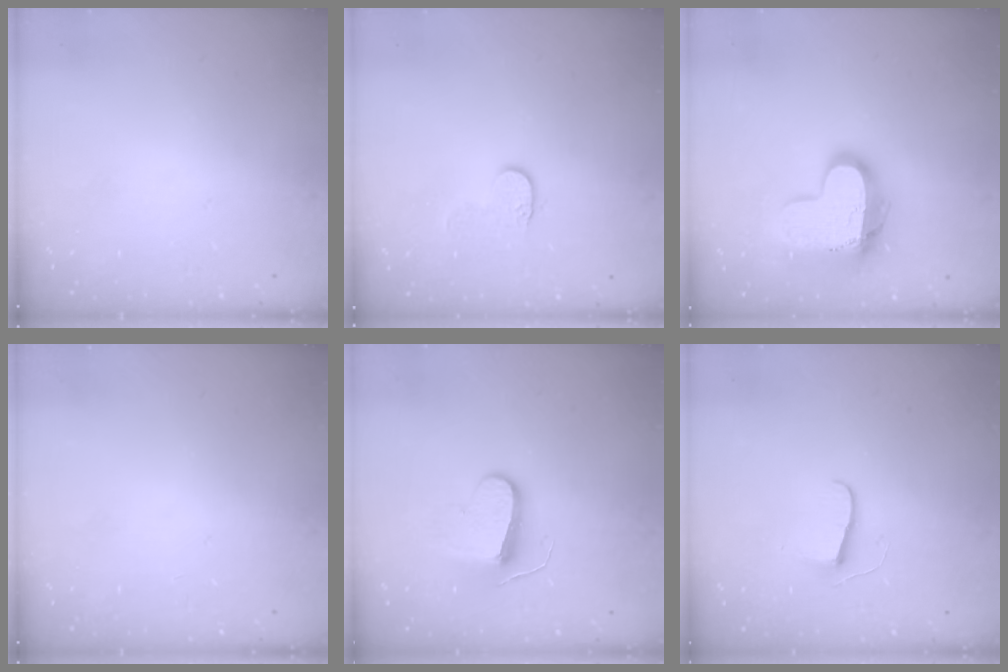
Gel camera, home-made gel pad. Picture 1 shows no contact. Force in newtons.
{"total": 4.6, "press": 4.6, "slide": 0.3}
{"total": 15.1, "press": 15.0, "slide": 1.2}
{"total": 0.0}
{"total": 9.1, "press": 9.1, "slide": 0.7}
{"total": 6.8, "press": 6.8, "slide": 0.5}